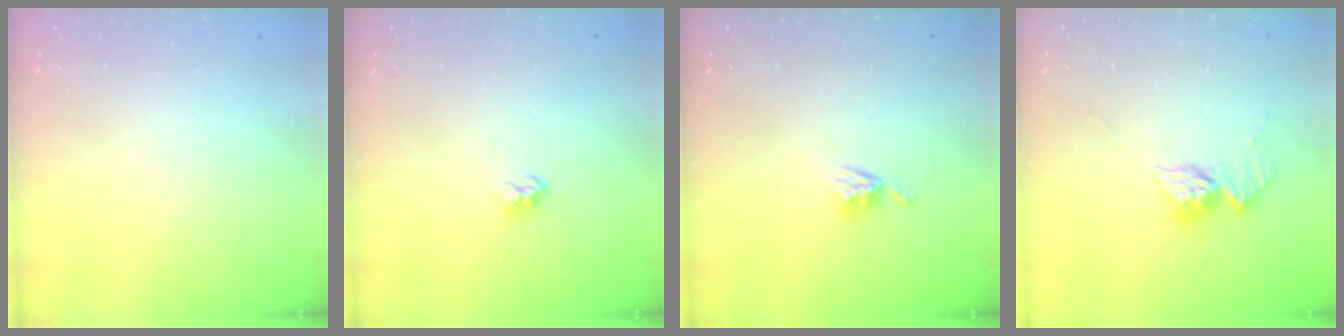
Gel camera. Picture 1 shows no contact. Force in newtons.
{"total": 3.9, "press": 3.8, "slide": 0.5}
{"total": 5.3, "press": 5.3, "slide": 0.5}
{"total": 10.6, "press": 10.6, "slide": 1.0}